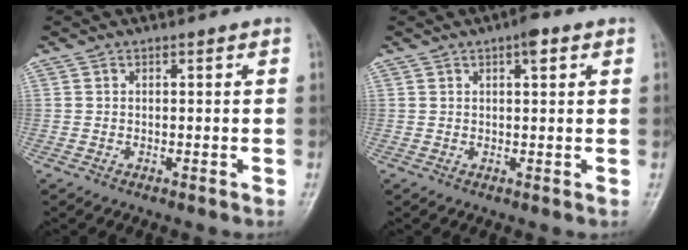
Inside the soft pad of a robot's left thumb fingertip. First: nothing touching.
{"total": 3.2, "force": [1.6, 1.1, 2.5], "torque": [-0.032, 0.000, 0.020]}